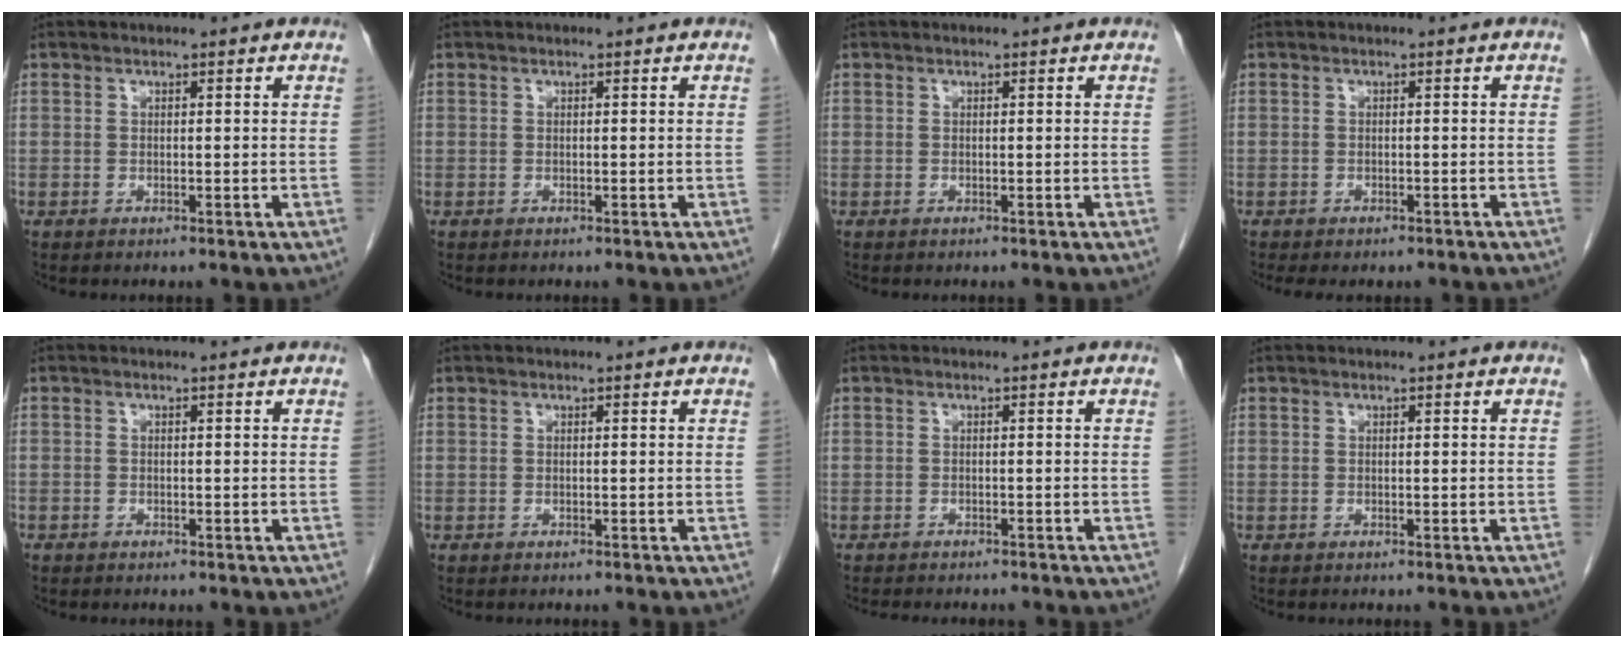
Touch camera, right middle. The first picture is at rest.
{"total": 0.0}
{"total": 0.0}
{"total": 5.0, "force": [-4.1, 2.0, 2.0], "torque": [-0.021, -0.001, -0.051]}
{"total": 0.6, "force": [-0.5, 0.3, 0.1], "torque": [-0.001, 0.002, -0.009]}
{"total": 1.6, "force": [-1.4, 0.3, 0.6], "torque": [-0.010, -0.001, -0.017]}
{"total": 8.2, "force": [-7.3, 1.9, 3.1], "torque": [-0.038, -0.003, -0.092]}
{"total": 0.9, "force": [-0.8, 0.2, 0.4], "torque": [-0.006, -0.001, -0.011]}